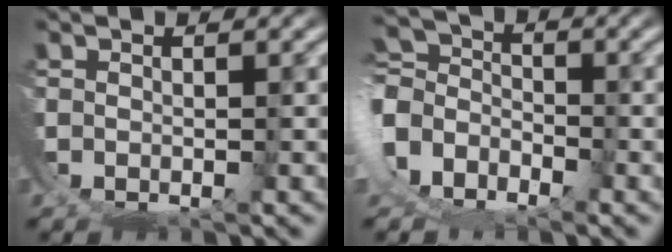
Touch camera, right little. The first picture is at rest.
{"total": 7.7, "force": [-0.6, 7.5, 1.5], "torque": [-0.073, -0.015, -0.025]}